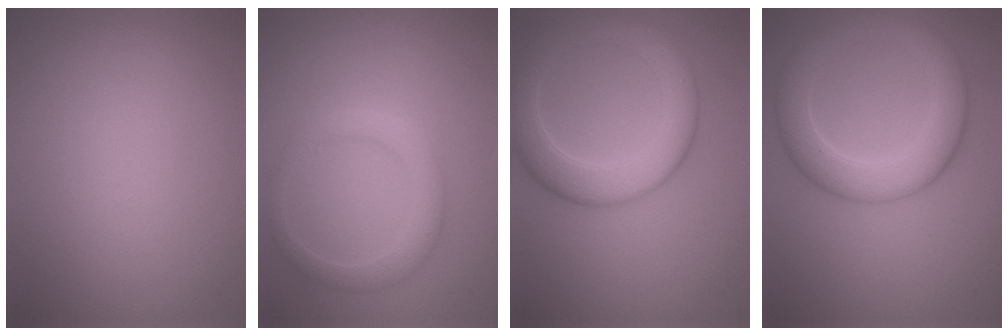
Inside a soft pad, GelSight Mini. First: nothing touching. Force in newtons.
{"total": 2.7, "press": 2.7, "slide": 0.2}
{"total": 6.5, "press": 6.5, "slide": 0.5}
{"total": 6.2, "press": 6.2, "slide": 0.2}